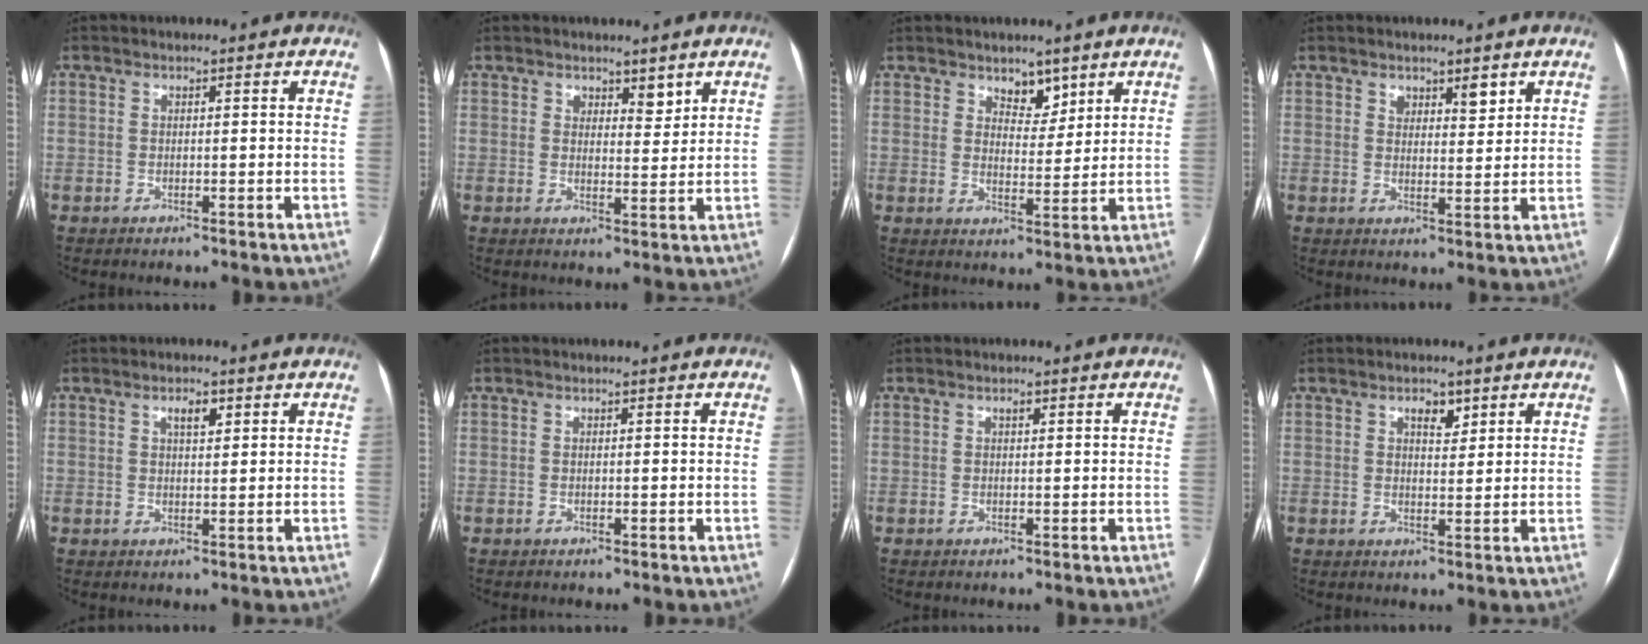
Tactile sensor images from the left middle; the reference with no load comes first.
{"total": 2.8, "force": [2.1, 1.4, 1.2], "torque": [-0.014, -0.006, 0.033]}
{"total": 4.0, "force": [3.0, 2.1, 1.6], "torque": [-0.016, -0.003, 0.051]}
{"total": 3.0, "force": [2.1, 1.4, 1.6], "torque": [-0.021, -0.002, 0.034]}
{"total": 2.4, "force": [1.3, 0.9, 1.9], "torque": [-0.032, 0.003, 0.021]}
{"total": 0.0}
{"total": 0.6, "force": [0.3, 0.2, 0.5], "torque": [-0.010, 0.000, 0.005]}
{"total": 2.8, "force": [1.7, 1.4, 1.7], "torque": [-0.025, 0.002, 0.027]}